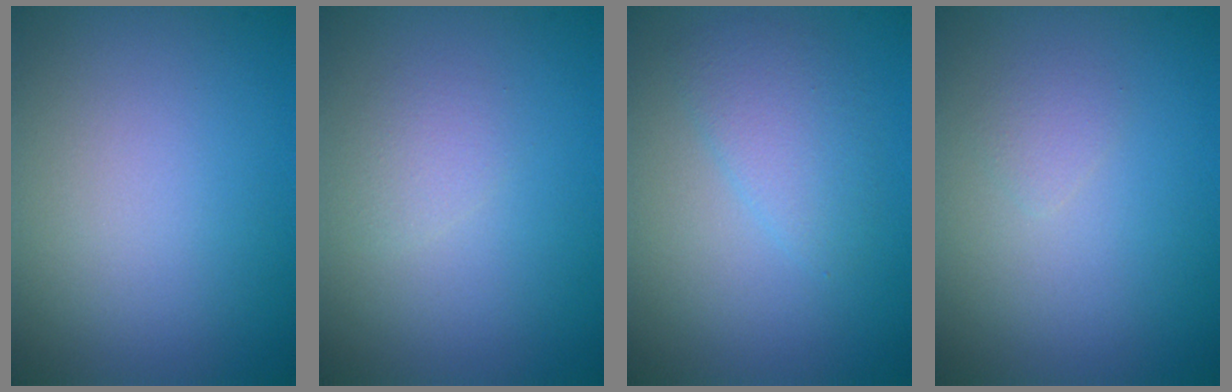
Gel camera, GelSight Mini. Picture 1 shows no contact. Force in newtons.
{"total": 1.1, "press": 1.1, "slide": 0.1}
{"total": 2.3, "press": 2.3, "slide": 0.1}
{"total": 0.8, "press": 0.8, "slide": 0.0}